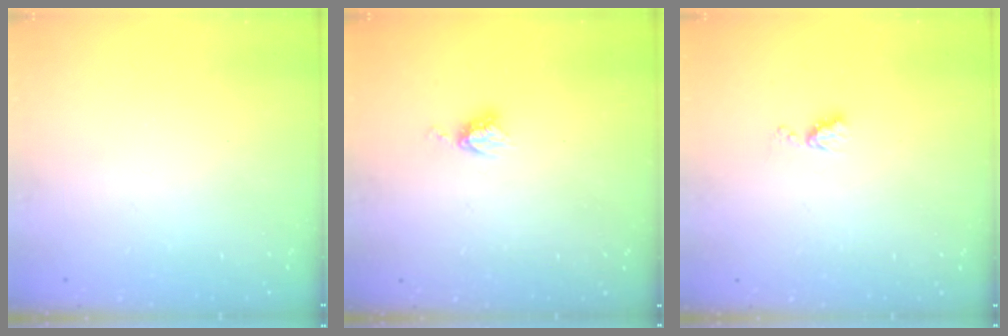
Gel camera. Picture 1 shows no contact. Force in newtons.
{"total": 4.4, "press": 4.4, "slide": 0.1}
{"total": 4.4, "press": 4.3, "slide": 0.5}